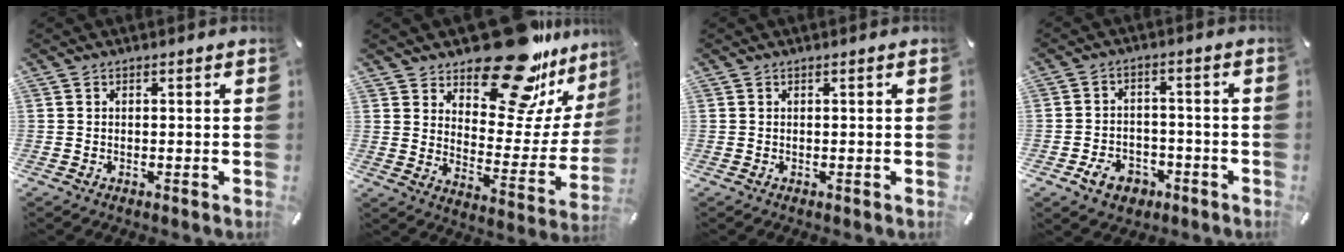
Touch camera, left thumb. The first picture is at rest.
{"total": 24.0, "force": [18.9, 9.5, 11.3], "torque": [-0.151, -0.135, 0.314]}
{"total": 0.0}
{"total": 7.4, "force": [-3.6, 5.7, 2.9], "torque": [-0.055, 0.022, -0.065]}